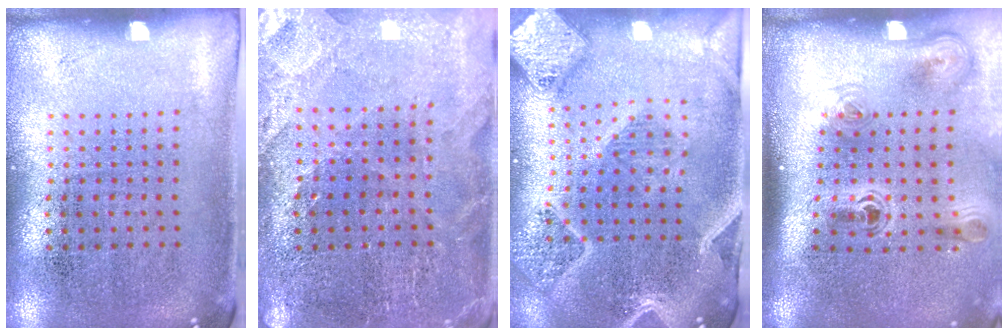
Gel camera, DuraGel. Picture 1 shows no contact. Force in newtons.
{"total": 1.0, "press": 1.0, "slide": 0.1}
{"total": 2.9, "press": 2.6, "slide": 1.4}
{"total": 2.3, "press": 1.5, "slide": 1.8}